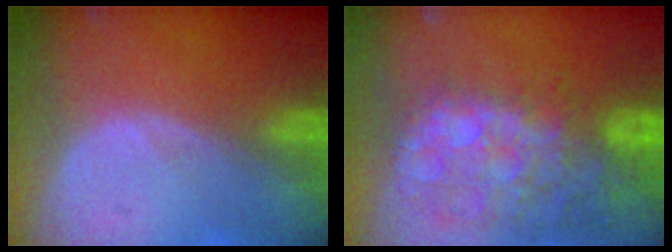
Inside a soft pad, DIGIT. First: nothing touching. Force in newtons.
{"total": 13.5, "press": 11.6, "slide": 6.8}